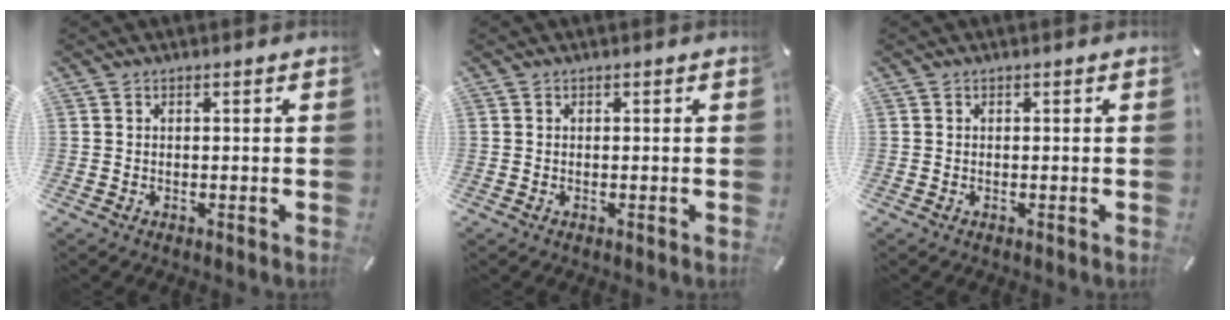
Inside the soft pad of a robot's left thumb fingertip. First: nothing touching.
{"total": 0.0}
{"total": 0.0}